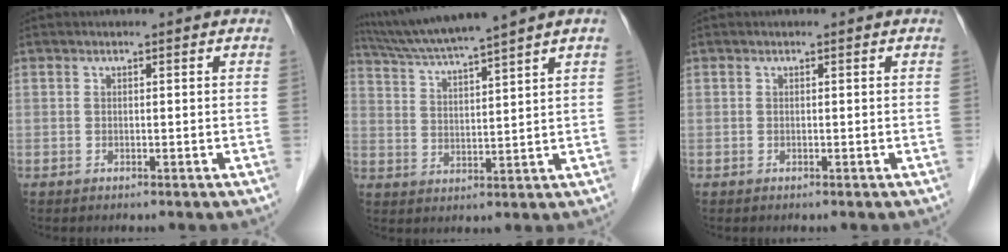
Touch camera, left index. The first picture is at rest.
{"total": 10.5, "force": [8.9, -1.9, 5.2], "torque": [-0.092, 0.014, 0.156]}
{"total": 0.0}